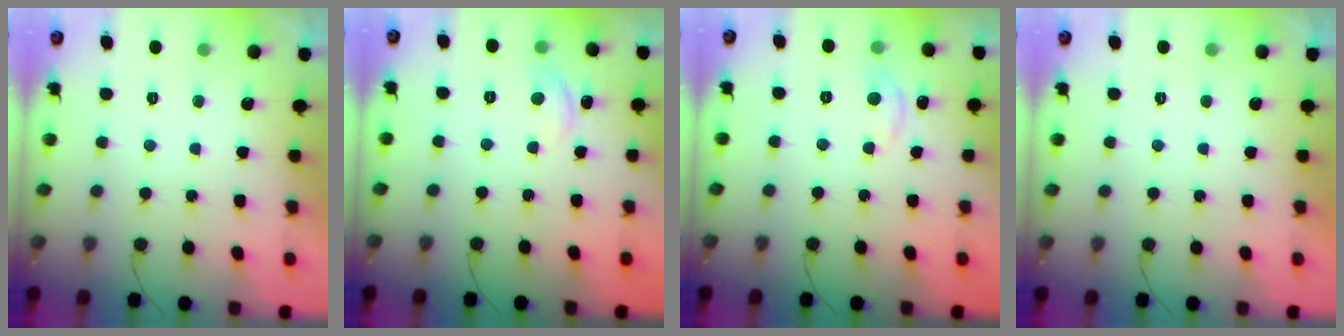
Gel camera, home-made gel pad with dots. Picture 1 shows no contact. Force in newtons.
{"total": 5.8, "press": 5.8, "slide": 0.3}
{"total": 2.9, "press": 2.8, "slide": 0.4}
{"total": 0.0}